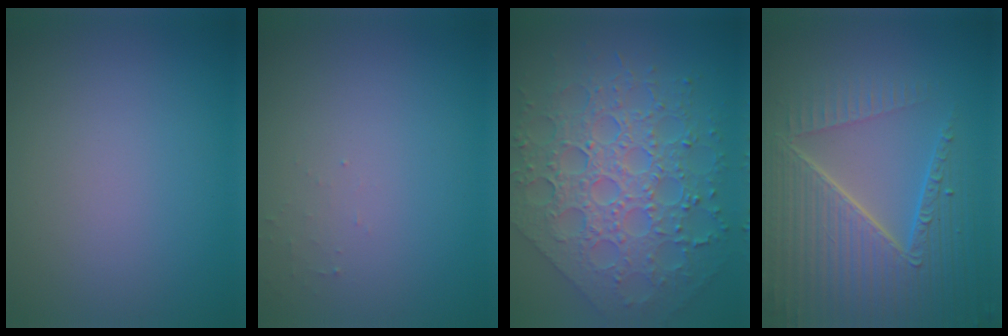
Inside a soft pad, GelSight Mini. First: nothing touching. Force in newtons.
{"total": 0.7, "press": 0.7, "slide": 0.2}
{"total": 7.6, "press": 6.3, "slide": 4.3}
{"total": 8.4, "press": 6.1, "slide": 5.8}